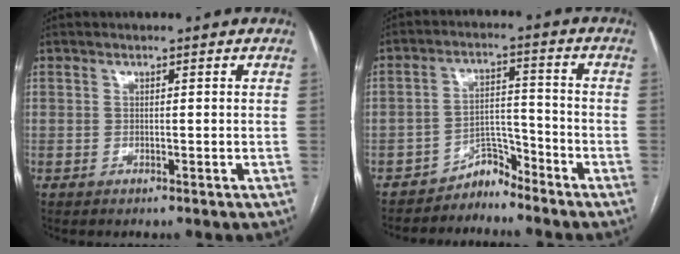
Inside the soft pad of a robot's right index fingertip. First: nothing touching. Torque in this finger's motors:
{"motor_torque": [-0.47, -0.34, -0.17, -0.07]}